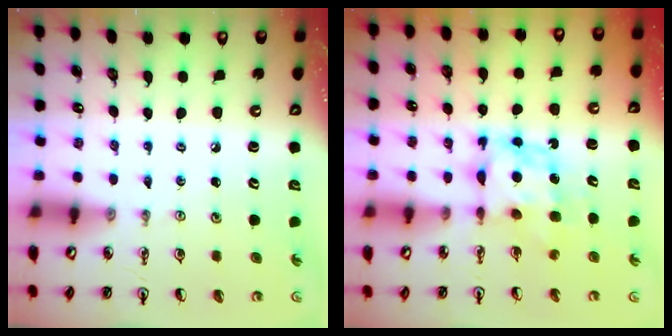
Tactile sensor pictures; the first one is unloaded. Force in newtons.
{"total": 6.1, "press": 6.0, "slide": 0.6}